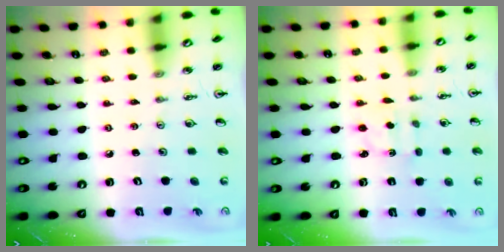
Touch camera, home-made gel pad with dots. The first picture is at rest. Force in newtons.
{"total": 2.1, "press": 2.0, "slide": 0.6}